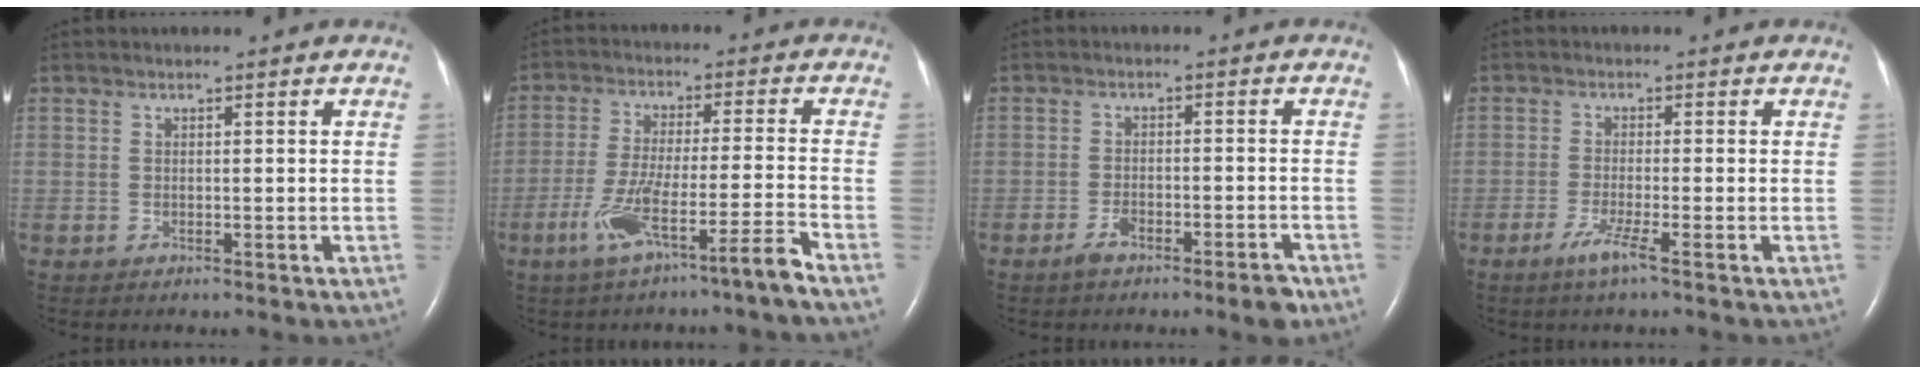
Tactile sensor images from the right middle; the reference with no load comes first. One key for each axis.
{"total": 9.0, "fx": -5.7, "fy": -0.9, "fz": 6.9, "tx": -0.133, "ty": -0.008, "tz": -0.103}
{"total": 4.6, "fx": -3.3, "fy": 0.8, "fz": 3.1, "tx": -0.052, "ty": -0.001, "tz": -0.053}
{"total": 3.2, "fx": -1.9, "fy": -0.5, "fz": 2.5, "tx": -0.053, "ty": -0.009, "tz": -0.043}